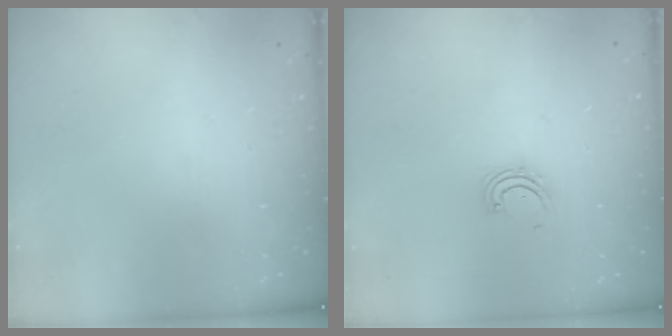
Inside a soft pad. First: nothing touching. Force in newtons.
{"total": 2.9, "press": 2.9, "slide": 0.4}